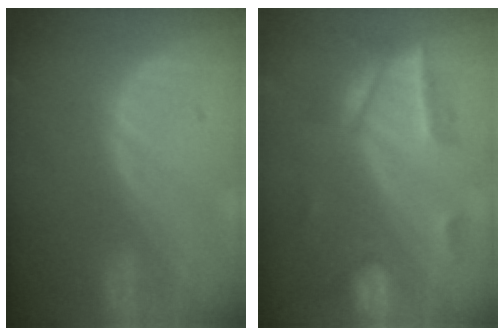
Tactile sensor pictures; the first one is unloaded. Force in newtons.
{"total": 7.2, "press": 6.3, "slide": 3.5}